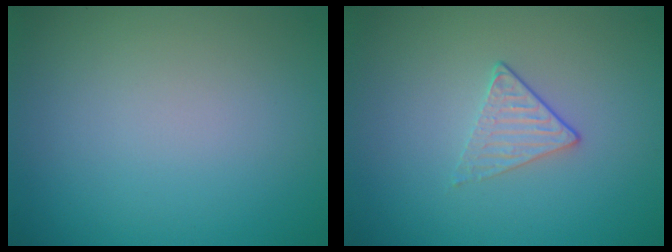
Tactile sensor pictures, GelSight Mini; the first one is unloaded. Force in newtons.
{"total": 1.4, "press": 1.1, "slide": 0.9}